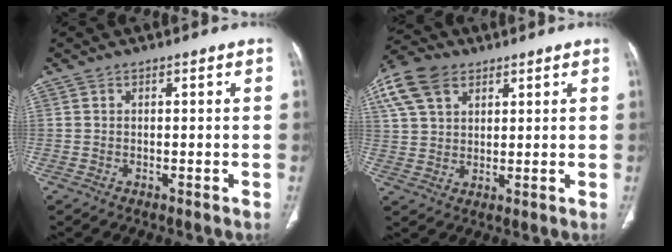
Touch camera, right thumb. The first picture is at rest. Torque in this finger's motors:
{"motor_torque": [0.71, 0.71, 0.08, 0.08, 0.07]}